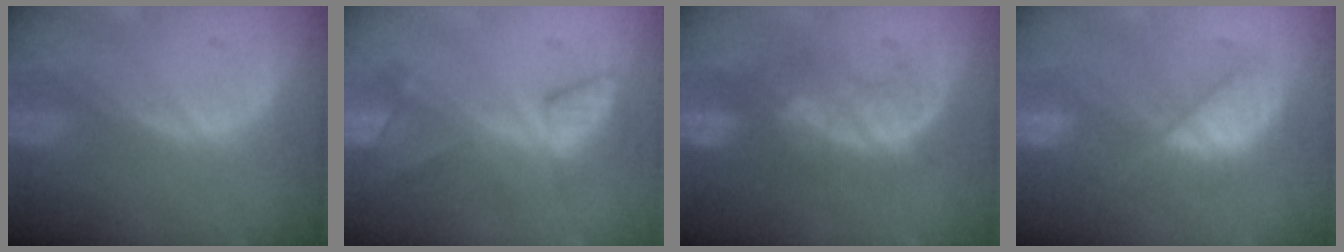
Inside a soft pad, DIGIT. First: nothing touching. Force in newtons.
{"total": 7.5, "press": 6.9, "slide": 3.0}
{"total": 8.0, "press": 7.8, "slide": 1.9}
{"total": 7.4, "press": 7.4, "slide": 0.5}